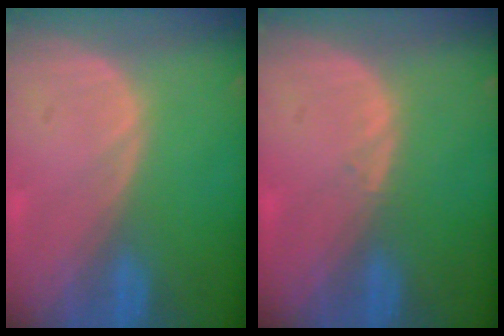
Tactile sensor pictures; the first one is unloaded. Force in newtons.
{"total": 0.6, "press": 0.5, "slide": 0.4}